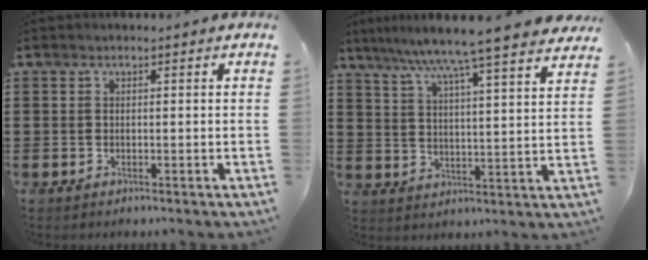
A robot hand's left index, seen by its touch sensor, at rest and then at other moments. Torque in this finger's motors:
{"motor_torque": [1.85, -0.28, 0.84, 0.21]}